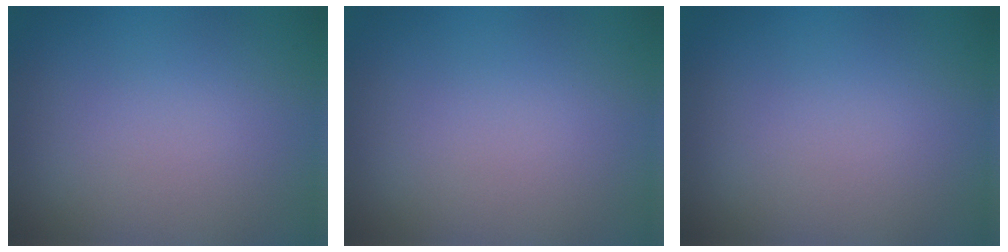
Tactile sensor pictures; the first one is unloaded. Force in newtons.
{"total": 0.0}
{"total": 0.0}